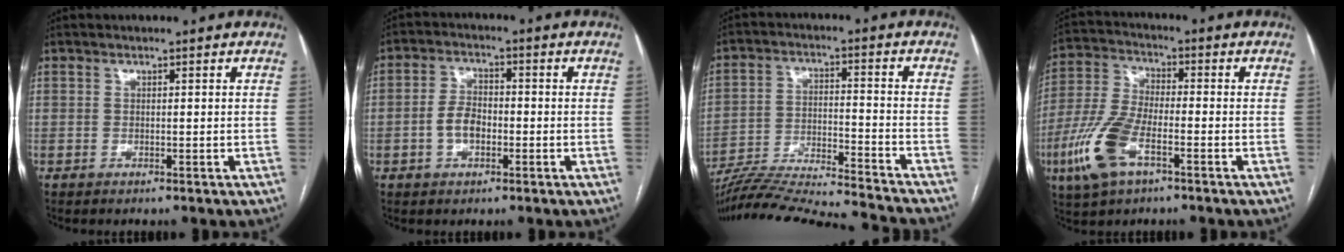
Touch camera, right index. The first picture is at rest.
{"total": 4.8, "force": [-1.3, 2.8, 3.7], "torque": [-0.076, 0.013, -0.025]}
{"total": 21.8, "force": [-20.5, -0.8, 7.4], "torque": [-0.137, -0.030, -0.315]}
{"total": 11.2, "force": [-4.8, 4.4, 9.1], "torque": [-0.219, -0.006, -0.094]}